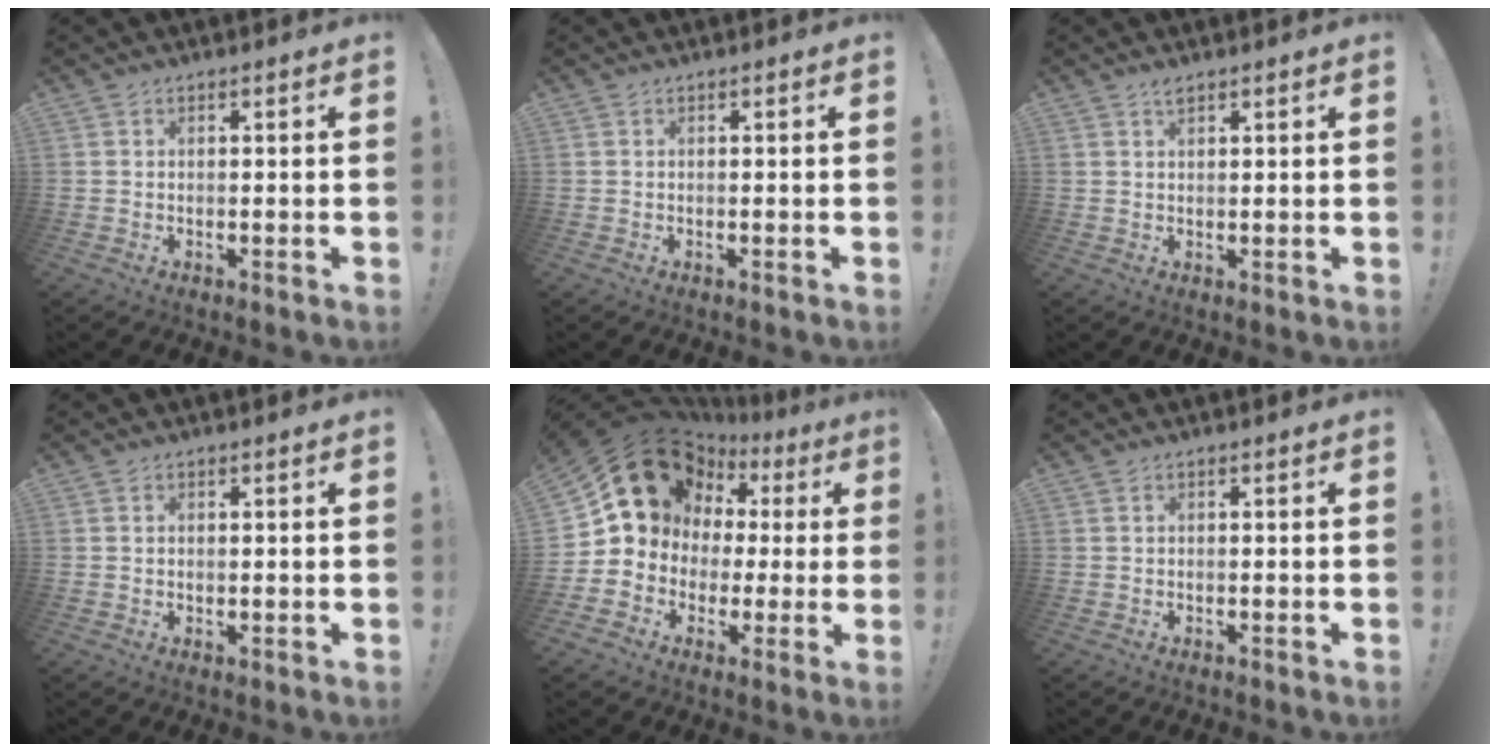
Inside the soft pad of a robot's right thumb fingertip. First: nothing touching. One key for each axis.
{"total": 0.0}
{"total": 1.9, "fx": 1.5, "fy": 0.5, "fz": 1.0, "tx": -0.007, "ty": -0.011, "tz": 0.024}
{"total": 0.7, "fx": 0.4, "fy": 0.3, "fz": 0.4, "tx": -0.002, "ty": -0.001, "tz": 0.007}
{"total": 17.0, "fx": 7.0, "fy": 13.7, "fz": 7.1, "tx": -0.098, "ty": -0.040, "tz": 0.157}
{"total": 0.0}